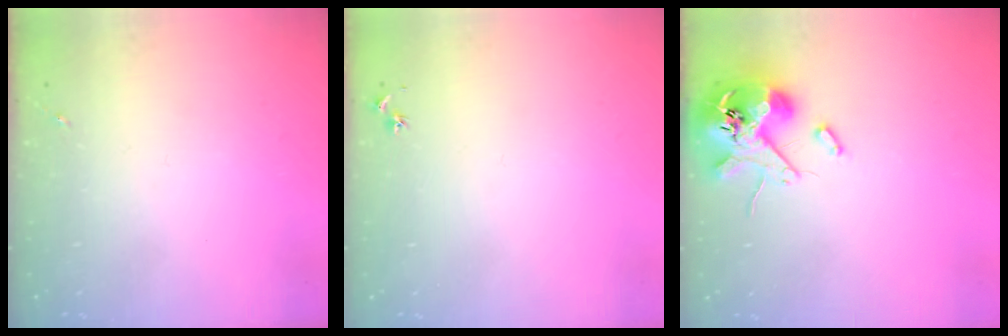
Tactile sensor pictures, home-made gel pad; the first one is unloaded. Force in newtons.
{"total": 3.0, "press": 2.9, "slide": 0.3}
{"total": 12.3, "press": 12.2, "slide": 1.9}